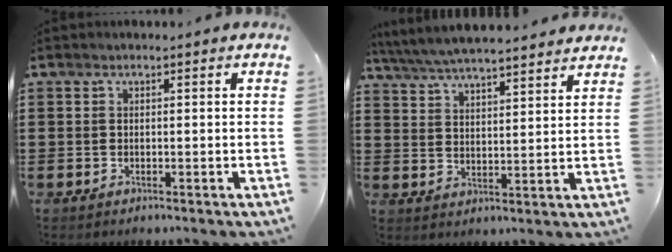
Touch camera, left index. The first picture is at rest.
{"total": 5.4, "force": [5.3, 0.0, 1.3], "torque": [-0.047, -0.027, 0.092]}